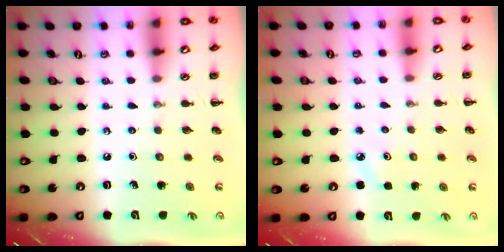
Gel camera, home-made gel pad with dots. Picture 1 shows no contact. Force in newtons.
{"total": 4.0, "press": 3.8, "slide": 1.3}